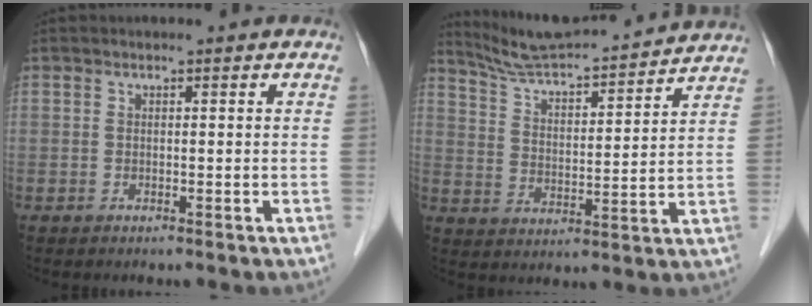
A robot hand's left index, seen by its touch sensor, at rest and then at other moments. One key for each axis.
{"total": 16.8, "fx": 15.9, "fy": 0.7, "fz": 5.4, "tx": -0.096, "ty": 0.008, "tz": 0.243}